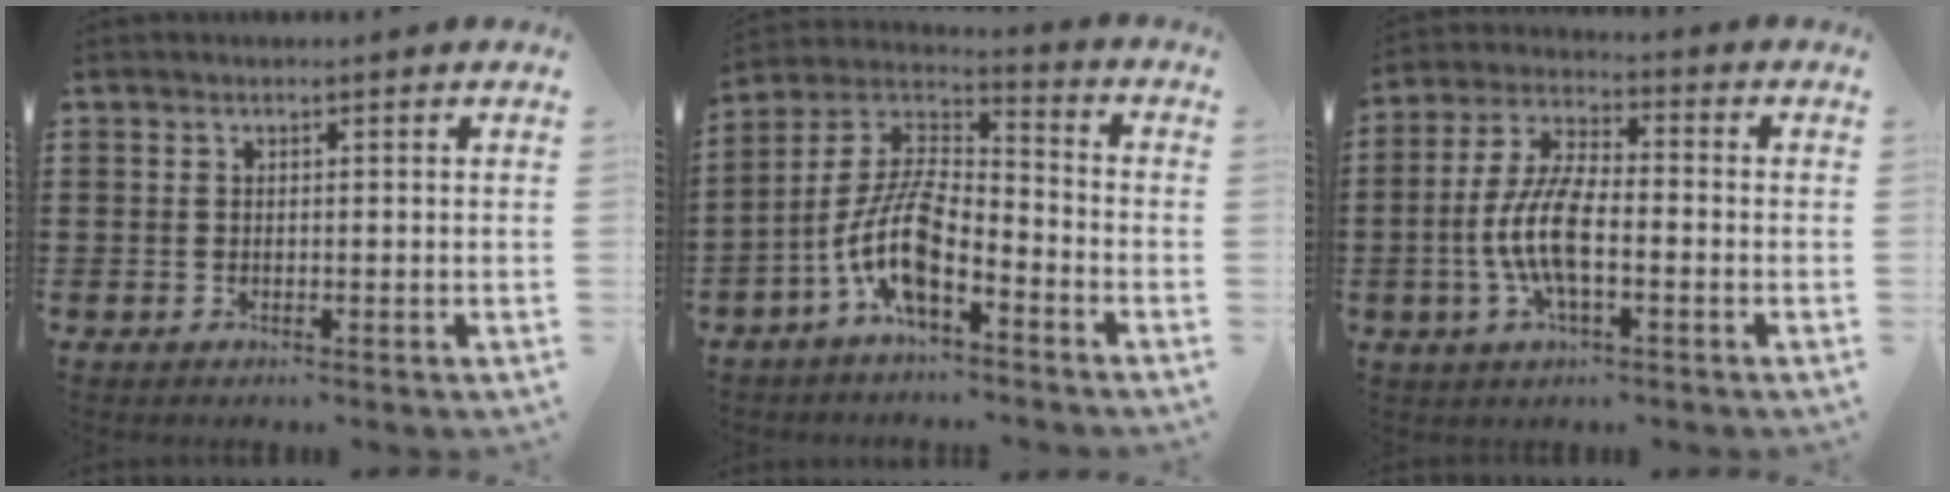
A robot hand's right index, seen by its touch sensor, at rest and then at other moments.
{"total": 10.5, "force": [-5.4, 3.8, 8.1], "torque": [-0.200, -0.018, -0.112]}
{"total": 8.9, "force": [-2.0, 3.3, 8.1], "torque": [-0.193, -0.013, -0.047]}